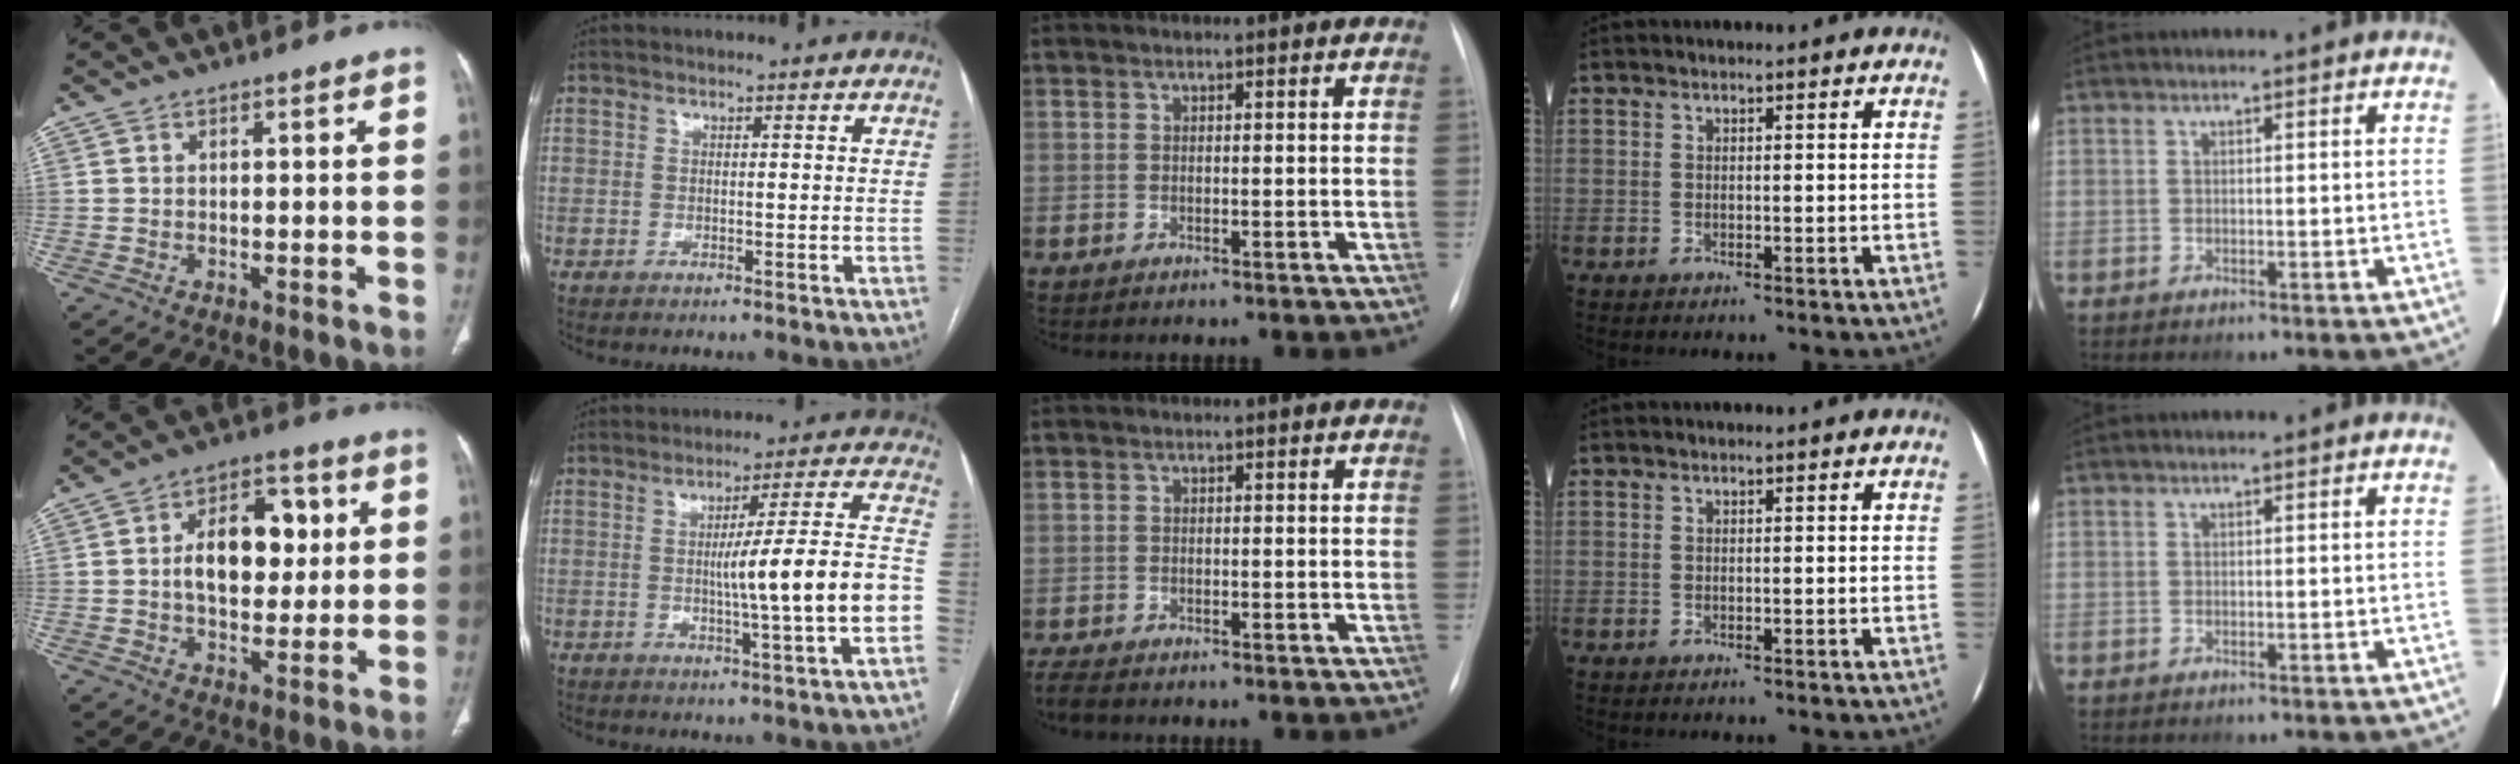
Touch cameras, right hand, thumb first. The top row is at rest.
{"thumb": {"total": 12.7, "force": [1.7, 7.8, 9.8], "torque": [-0.116, 0.013, 0.024]}, "index": {"total": 13.0, "force": [-2.4, -0.7, 12.7], "torque": [-0.188, 0.010, -0.037]}, "middle": {"total": 2.5, "force": [-2.1, 0.7, 1.1], "torque": [-0.026, -0.007, -0.033]}}